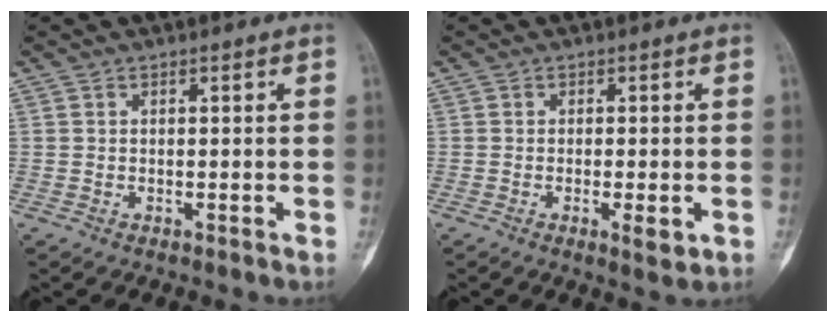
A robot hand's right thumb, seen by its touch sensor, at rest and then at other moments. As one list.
[{"total": 3.4, "force": [-1.0, 1.0, 3.0], "torque": [-0.048, -0.006, -0.014]}]